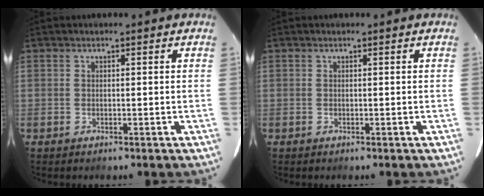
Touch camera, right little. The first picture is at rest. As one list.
[{"total": 0.0}]